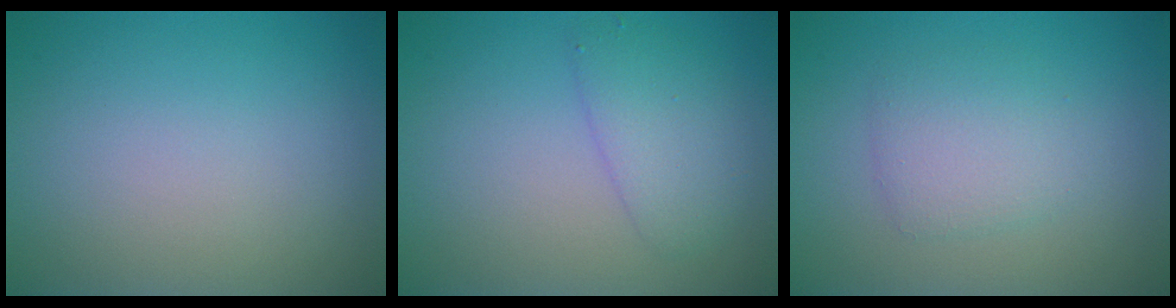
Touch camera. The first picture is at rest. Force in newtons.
{"total": 2.8, "press": 2.8, "slide": 0.1}
{"total": 2.7, "press": 2.7, "slide": 0.1}